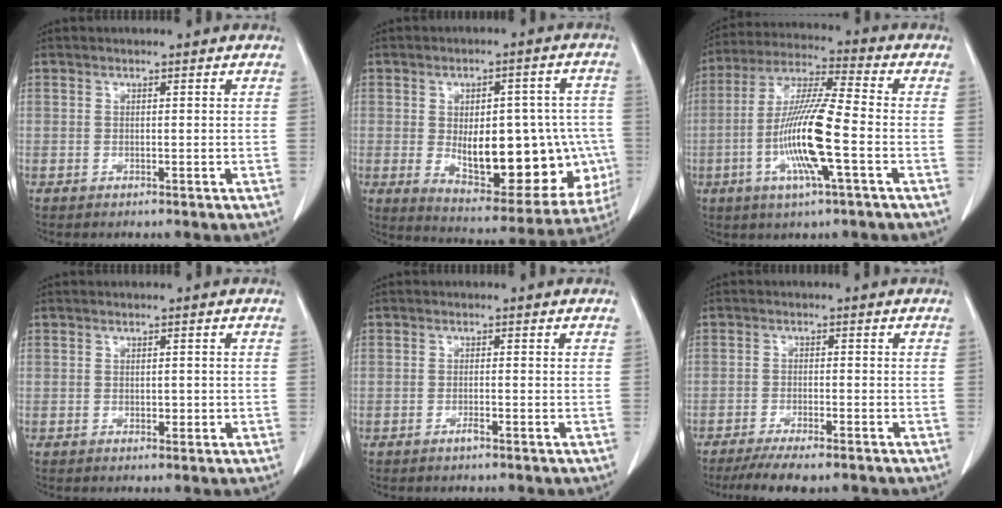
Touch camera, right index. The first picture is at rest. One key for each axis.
{"total": 20.7, "fx": -3.2, "fy": 9.3, "fz": 18.2, "tx": -0.215, "ty": 0.018, "tz": -0.013}
{"total": 13.9, "fx": -3.6, "fy": 0.7, "fz": 13.4, "tx": -0.270, "ty": -0.007, "tz": -0.072}
{"total": 1.2, "fx": -0.2, "fy": 0.8, "fz": 0.9, "tx": -0.011, "ty": 0.000, "tz": 0.000}
{"total": 1.1, "fx": -0.8, "fy": 0.0, "fz": 0.8, "tx": -0.019, "ty": 0.000, "tz": -0.013}
{"total": 8.1, "fx": -6.6, "fy": 1.4, "fz": 4.6, "tx": -0.064, "ty": -0.014, "tz": -0.102}